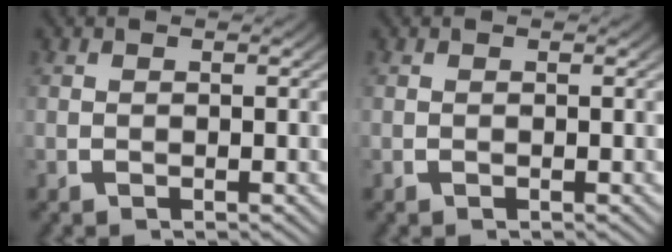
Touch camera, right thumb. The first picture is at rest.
{"total": 0.0}